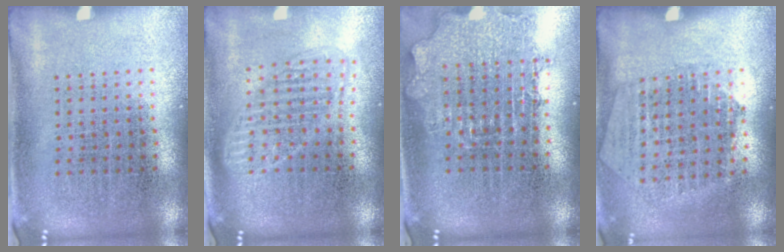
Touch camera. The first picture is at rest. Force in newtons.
{"total": 1.5, "press": 1.3, "slide": 0.8}
{"total": 1.8, "press": 1.4, "slide": 1.0}
{"total": 1.2, "press": 1.1, "slide": 0.4}